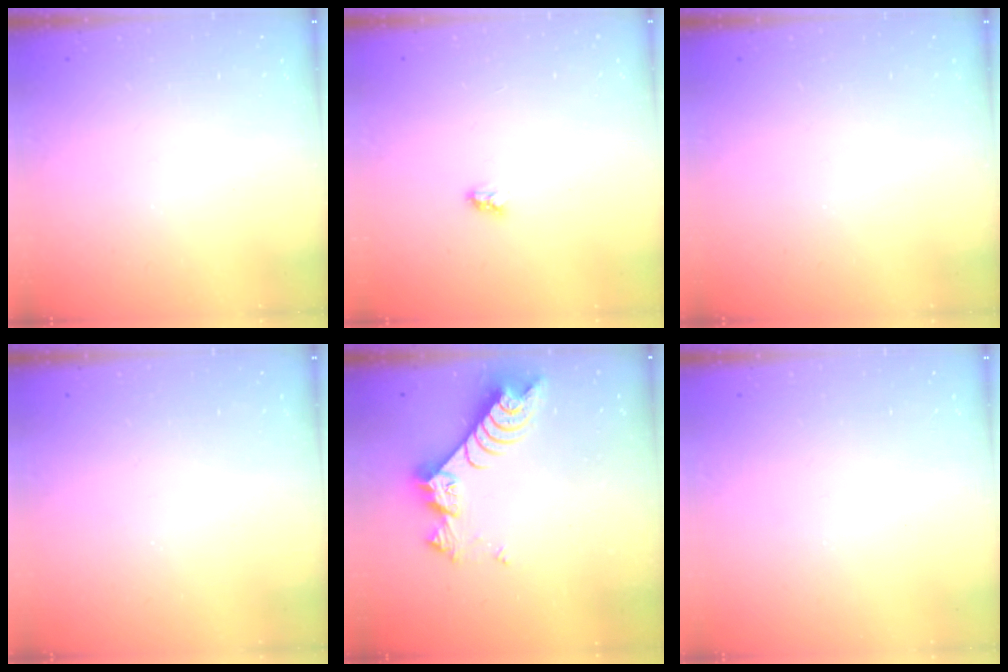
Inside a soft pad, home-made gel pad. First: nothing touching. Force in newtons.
{"total": 2.9, "press": 2.9, "slide": 0.3}
{"total": 0.0}
{"total": 0.0}
{"total": 7.9, "press": 7.9, "slide": 0.7}
{"total": 0.0}